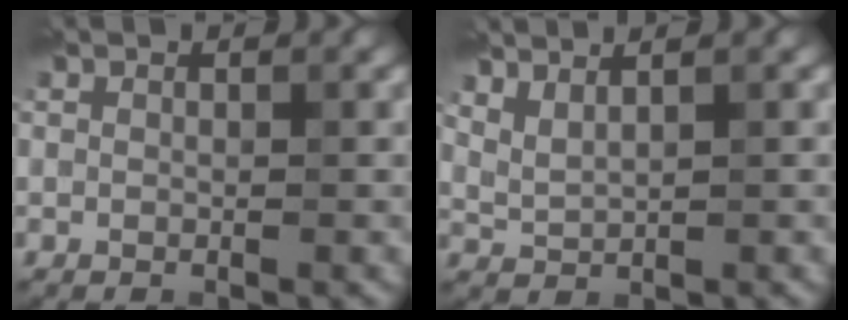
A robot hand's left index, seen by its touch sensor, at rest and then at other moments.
{"total": 2.7, "force": [2.3, 0.6, 1.3], "torque": [-0.030, 0.005, 0.048]}